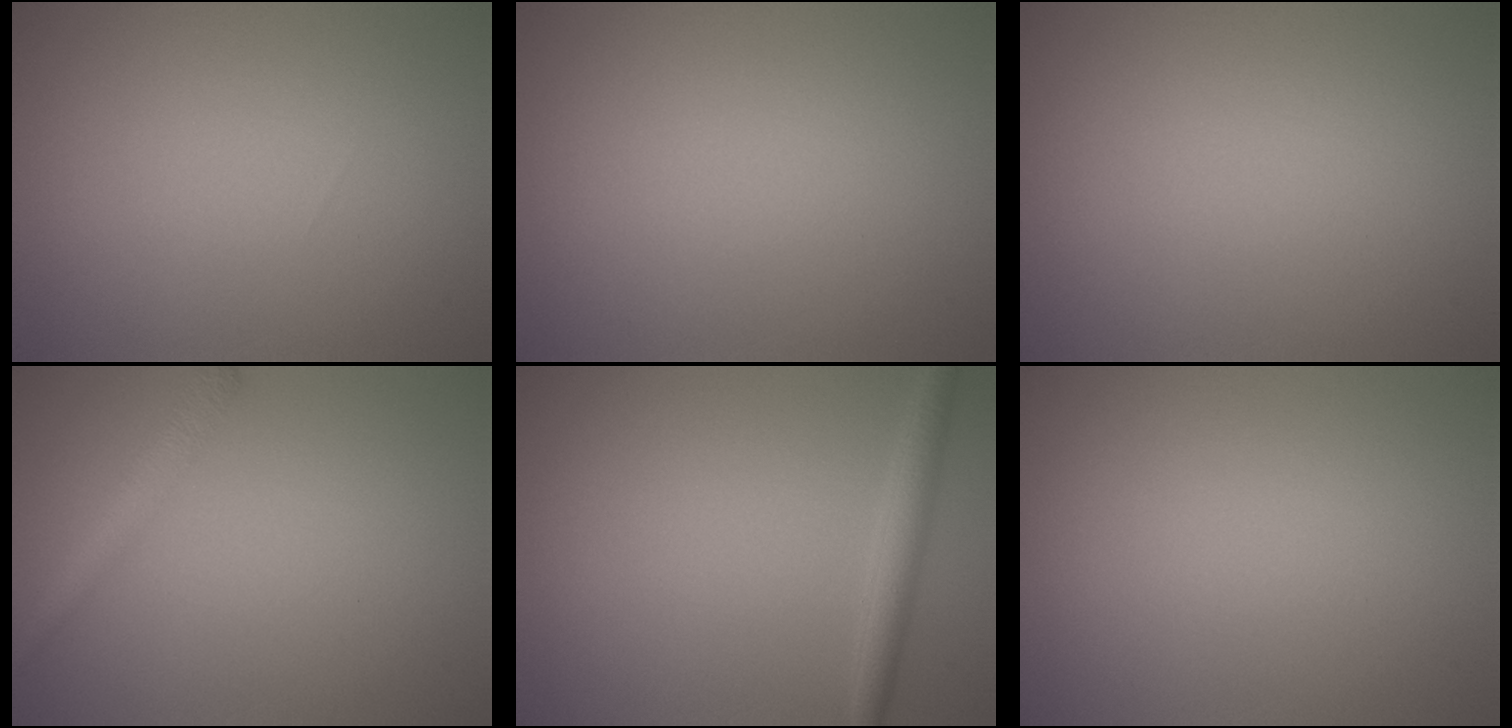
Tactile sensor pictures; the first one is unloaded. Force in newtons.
{"total": 0.0}
{"total": 0.0}
{"total": 1.9, "press": 1.9, "slide": 0.1}
{"total": 2.2, "press": 2.2, "slide": 0.1}
{"total": 0.0}